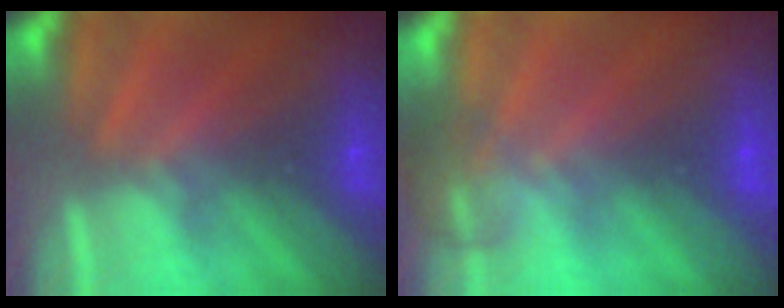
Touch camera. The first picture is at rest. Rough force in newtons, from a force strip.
{"total": 3.6}